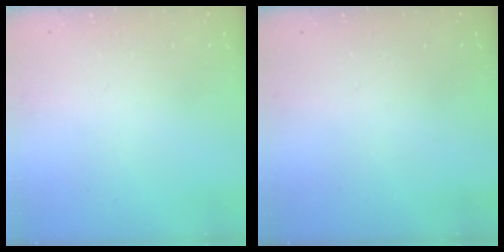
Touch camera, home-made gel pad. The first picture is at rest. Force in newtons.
{"total": 0.0}